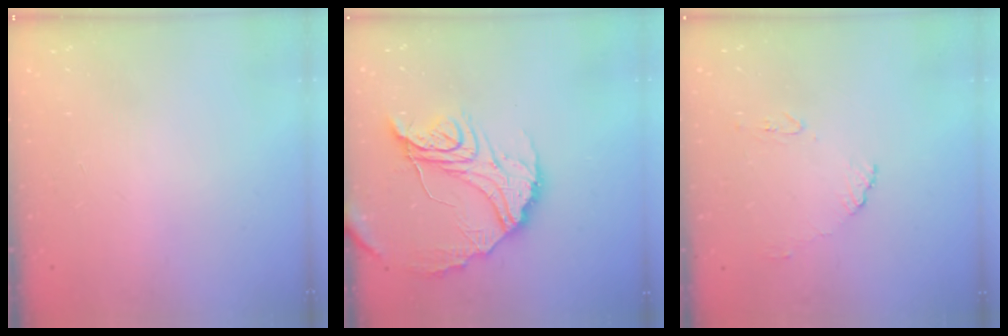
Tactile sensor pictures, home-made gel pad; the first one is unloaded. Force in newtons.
{"total": 17.2, "press": 17.1, "slide": 1.6}
{"total": 8.2, "press": 8.1, "slide": 0.8}